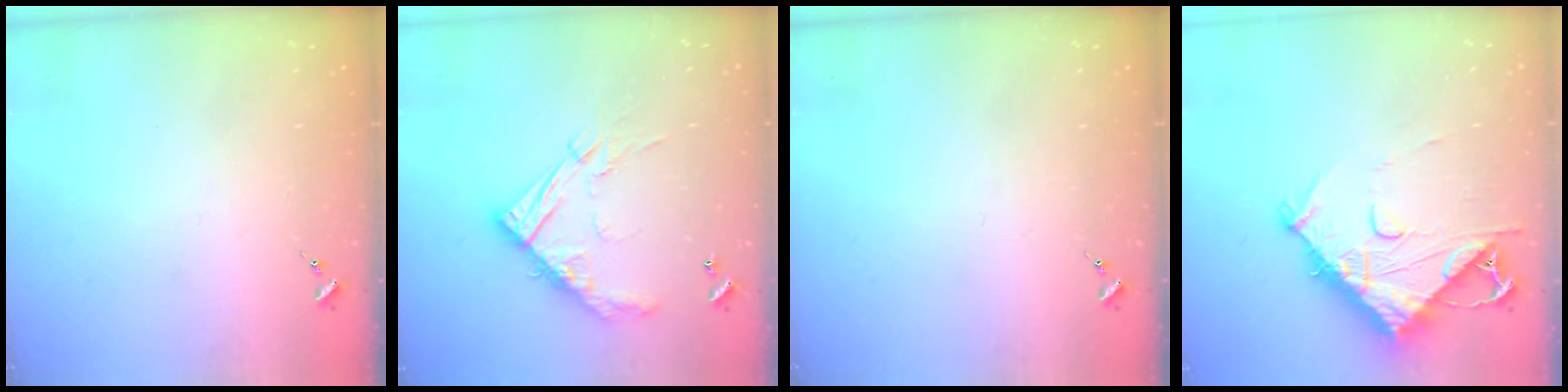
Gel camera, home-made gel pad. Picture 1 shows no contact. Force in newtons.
{"total": 16.5, "press": 16.5, "slide": 1.5}
{"total": 0.0}
{"total": 13.1, "press": 13.0, "slide": 1.0}